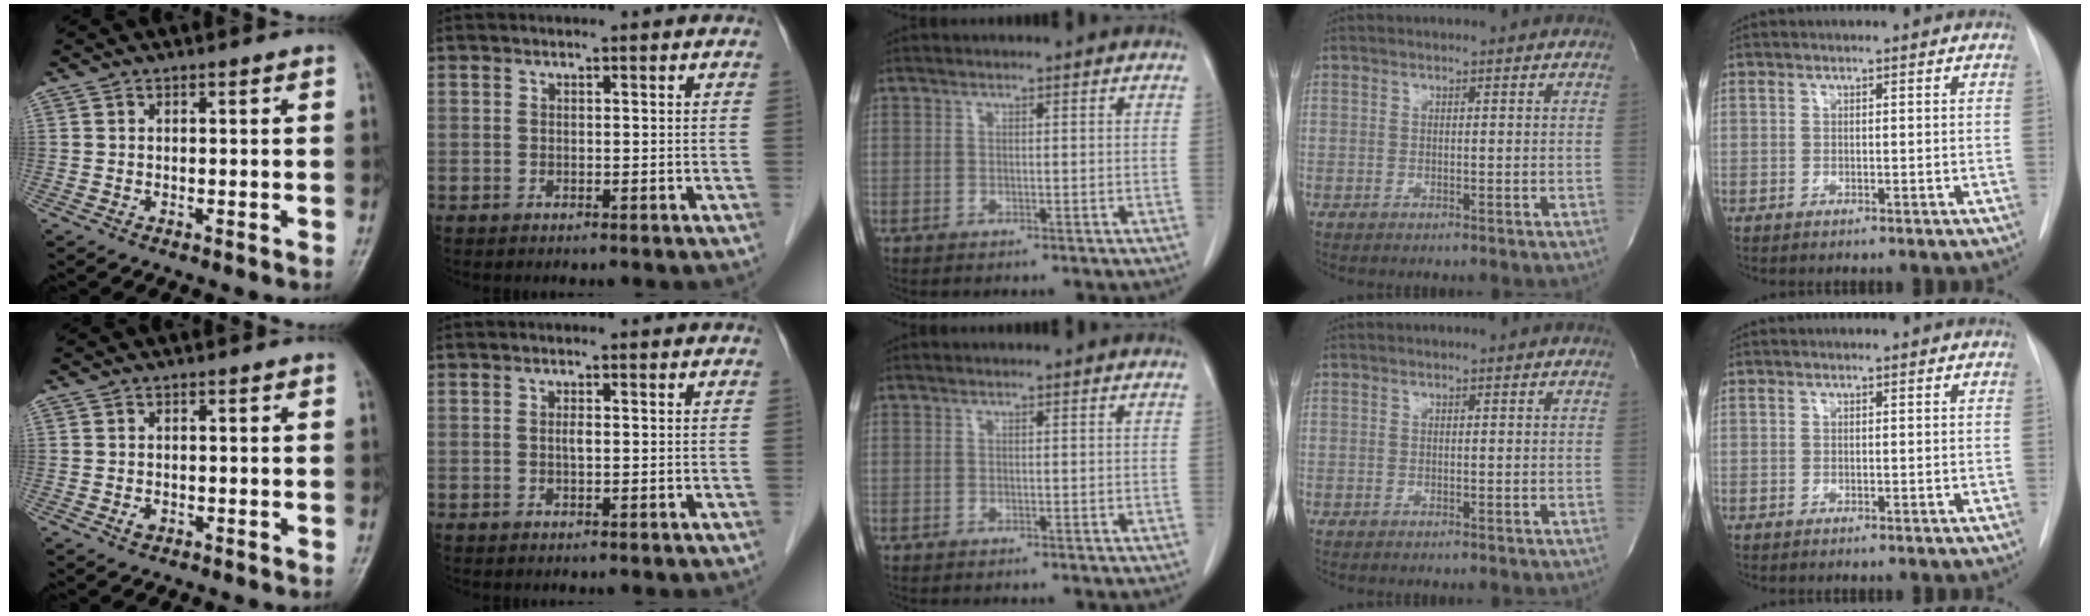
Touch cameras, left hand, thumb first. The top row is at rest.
{"thumb": {"total": 1.2, "force": [-0.3, 0.9, 0.7], "torque": [-0.007, 0.000, -0.005]}, "index": {"total": 0.8, "force": [0.1, 0.1, 0.8], "torque": [-0.016, 0.000, 0.000]}}